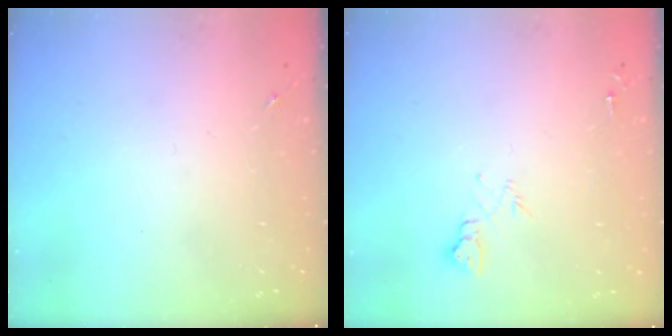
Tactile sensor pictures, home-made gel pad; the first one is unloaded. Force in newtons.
{"total": 7.1, "press": 7.1, "slide": 0.8}